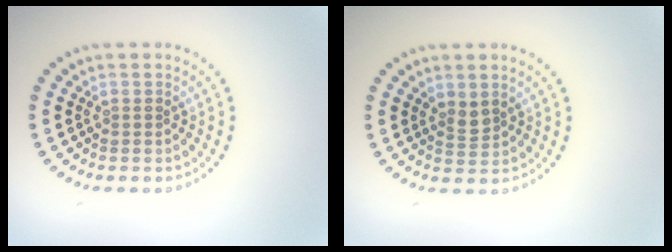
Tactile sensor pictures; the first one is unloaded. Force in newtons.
{"total": 1.5, "press": 1.1, "slide": 0.9}